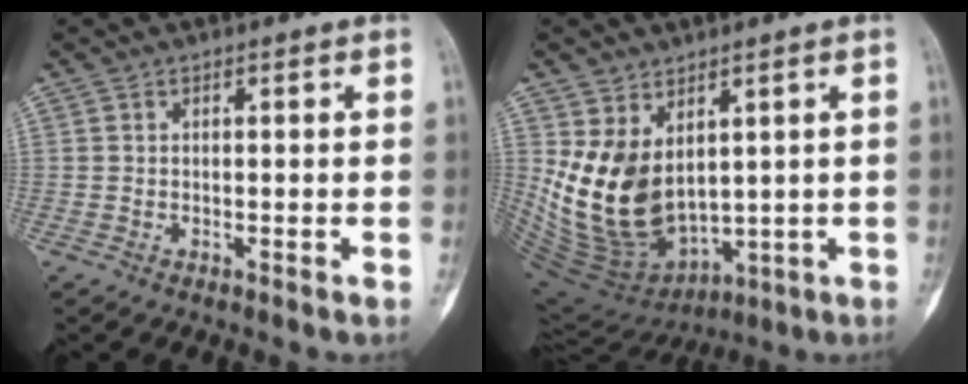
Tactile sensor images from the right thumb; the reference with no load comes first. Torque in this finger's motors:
{"motor_torque": [1.61, 1.24, 0.58, -0.87, -0.02]}